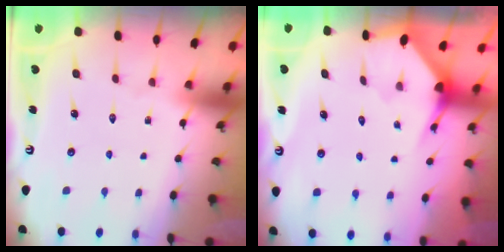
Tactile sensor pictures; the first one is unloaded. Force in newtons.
{"total": 3.0, "press": 3.0, "slide": 0.3}